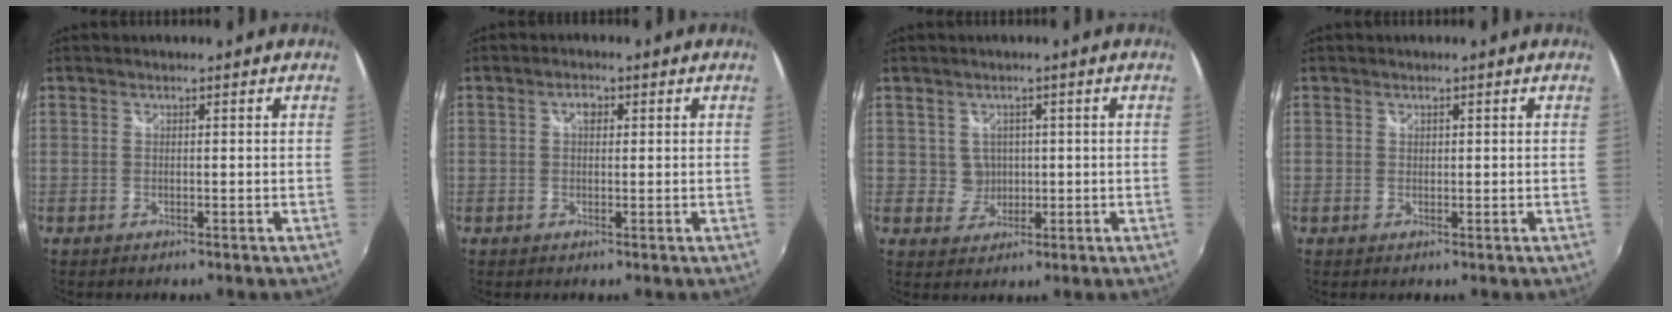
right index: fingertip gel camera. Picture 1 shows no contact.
{"total": 1.9, "force": [0.5, 1.2, 1.4], "torque": [-0.022, 0.006, 0.007]}
{"total": 3.2, "force": [0.6, 3.1, 0.1], "torque": [0.002, 0.008, 0.012]}
{"total": 0.5, "force": [0.3, 0.4, 0.0], "torque": [0.001, 0.000, 0.005]}